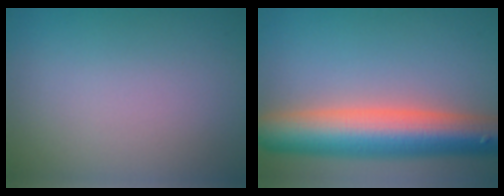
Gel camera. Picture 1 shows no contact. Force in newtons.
{"total": 10.8, "press": 10.8, "slide": 0.6}